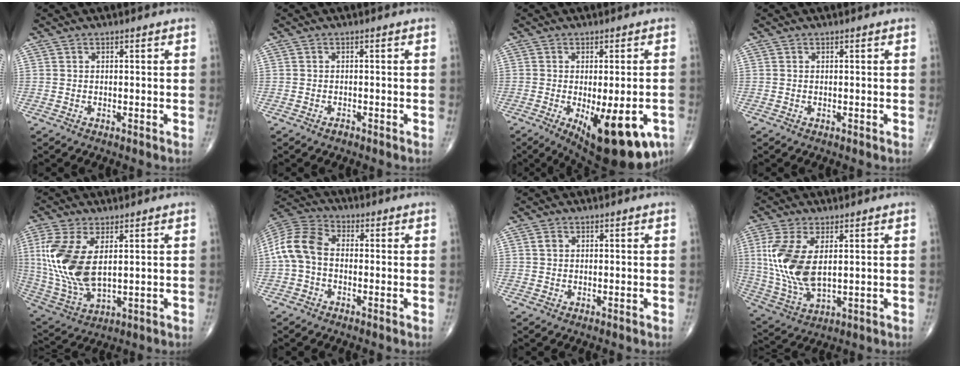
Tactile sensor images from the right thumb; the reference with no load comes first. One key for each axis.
{"total": 0.8, "fx": -0.6, "fy": 0.4, "fz": 0.2, "tx": -0.005, "ty": 0.002, "tz": -0.011}
{"total": 16.6, "fx": -6.6, "fy": 6.2, "fz": 13.9, "tx": -0.149, "ty": -0.008, "tz": -0.076}
{"total": 0.0}
{"total": 15.1, "fx": 2.7, "fy": 7.7, "fz": 12.7, "tx": -0.281, "ty": -0.013, "tz": 0.068}
{"total": 9.9, "fx": -0.8, "fy": 6.8, "fz": 7.2, "tx": -0.146, "ty": 0.027, "tz": -0.030}
{"total": 1.1, "fx": 0.3, "fy": 0.9, "fz": 0.6, "tx": -0.012, "ty": 0.003, "tz": 0.006}
{"total": 13.2, "fx": 2.2, "fy": 6.7, "fz": 11.2, "tx": -0.245, "ty": -0.011, "tz": 0.057}